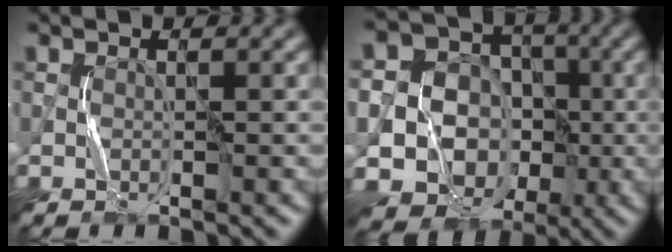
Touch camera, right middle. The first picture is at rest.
{"total": 17.1, "force": [-4.5, 15.5, 5.5], "torque": [-0.139, -0.028, -0.090]}